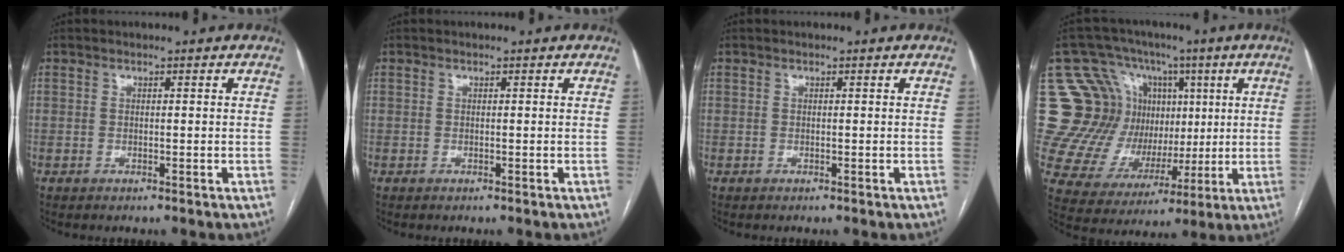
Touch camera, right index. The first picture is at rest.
{"total": 0.0}
{"total": 0.0}
{"total": 22.4, "force": [5.1, 20.1, 8.6], "torque": [-0.182, 0.094, 0.116]}